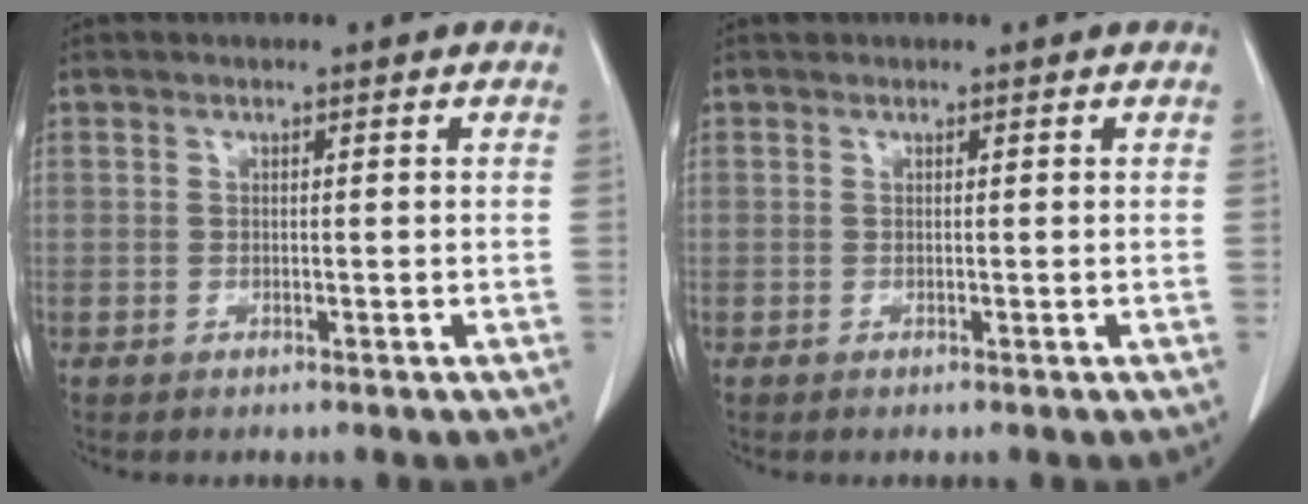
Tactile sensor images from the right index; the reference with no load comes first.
{"total": 0.0}